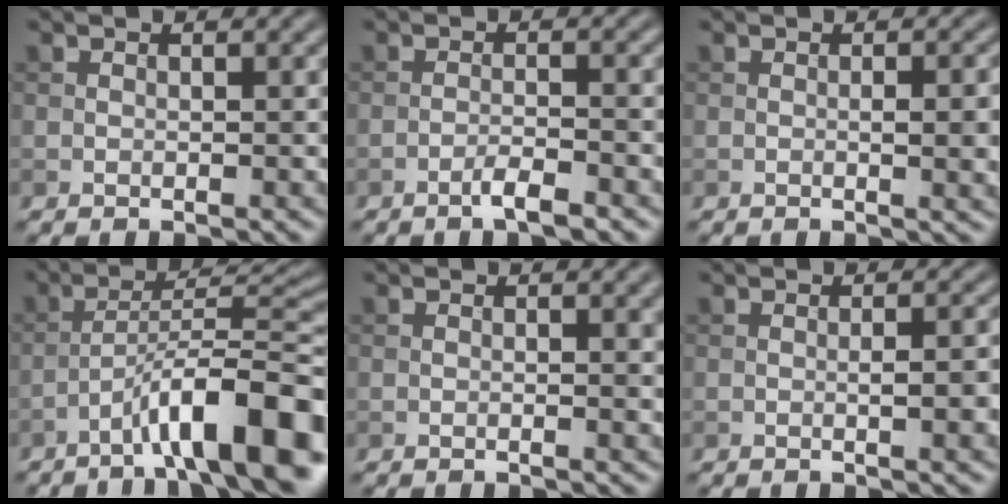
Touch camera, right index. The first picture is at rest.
{"total": 2.2, "force": [-1.5, 0.3, 1.7], "torque": [-0.027, 0.006, -0.031]}
{"total": 3.3, "force": [-0.1, 0.8, 3.2], "torque": [-0.048, -0.004, 0.000]}
{"total": 11.4, "force": [-6.1, 2.3, 9.4], "torque": [-0.139, 0.024, -0.094]}
{"total": 2.2, "force": [0.3, 0.6, 2.1], "torque": [-0.021, 0.001, 0.000]}
{"total": 3.0, "force": [-0.3, 0.7, 2.9], "torque": [-0.040, 0.000, -0.003]}